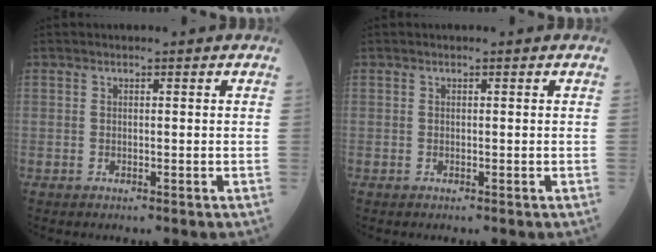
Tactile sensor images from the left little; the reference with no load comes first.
{"total": 0.0}